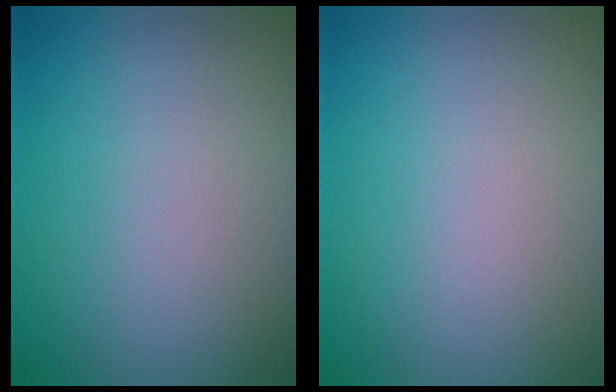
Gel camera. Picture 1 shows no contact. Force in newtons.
{"total": 0.0}